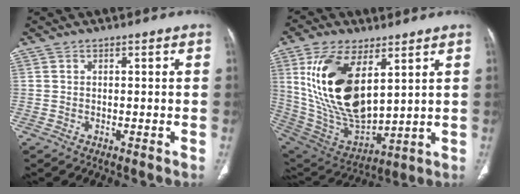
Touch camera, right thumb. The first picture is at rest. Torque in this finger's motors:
{"motor_torque": [-1.51, 2.92, 2.01, 0.76, 0.61]}